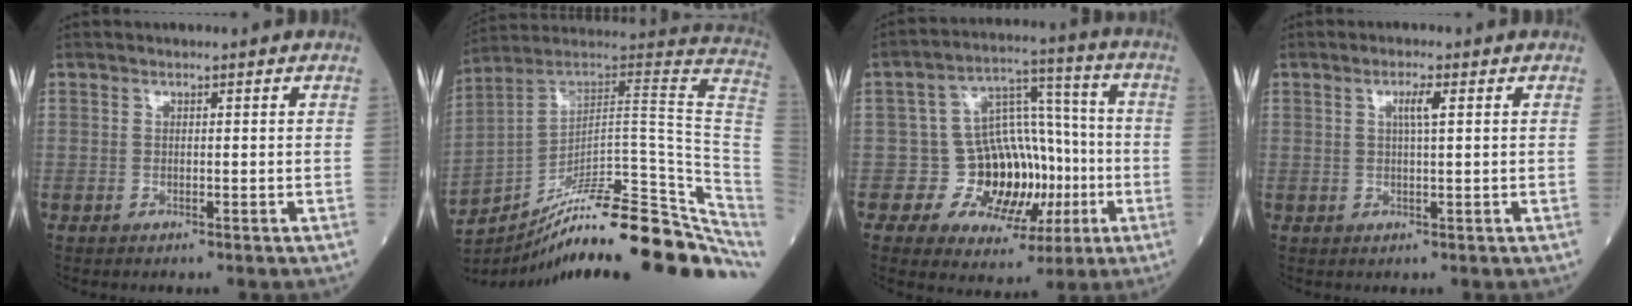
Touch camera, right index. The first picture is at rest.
{"total": 29.3, "force": [-21.7, 4.6, 19.1], "torque": [-0.161, 0.032, -0.315]}
{"total": 12.1, "force": [-2.7, 9.1, 7.5], "torque": [-0.101, 0.030, -0.030]}
{"total": 2.4, "force": [0.8, 0.0, 2.3], "torque": [-0.044, 0.001, 0.013]}